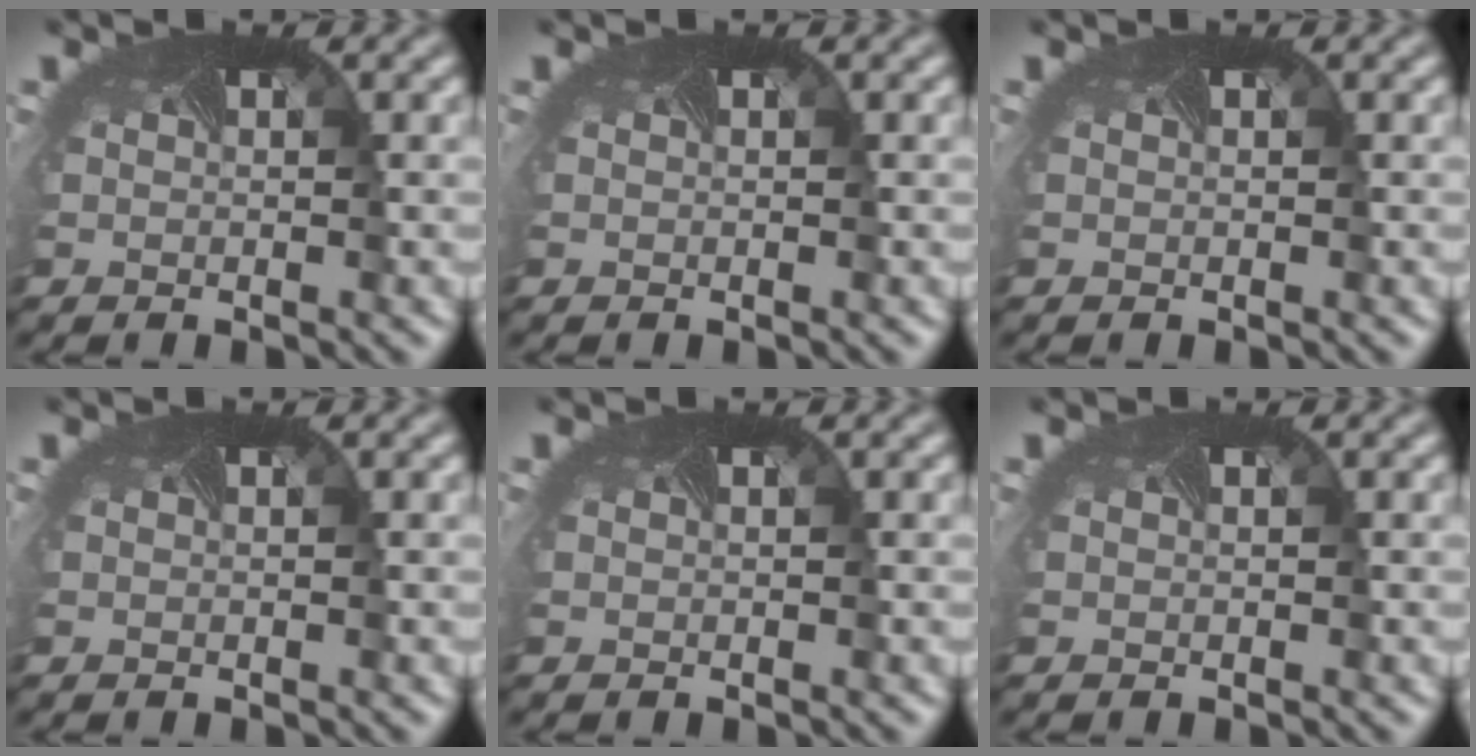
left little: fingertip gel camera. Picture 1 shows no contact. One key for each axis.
{"total": 0.0}
{"total": 0.0}
{"total": 0.0}
{"total": 0.0}
{"total": 0.0}